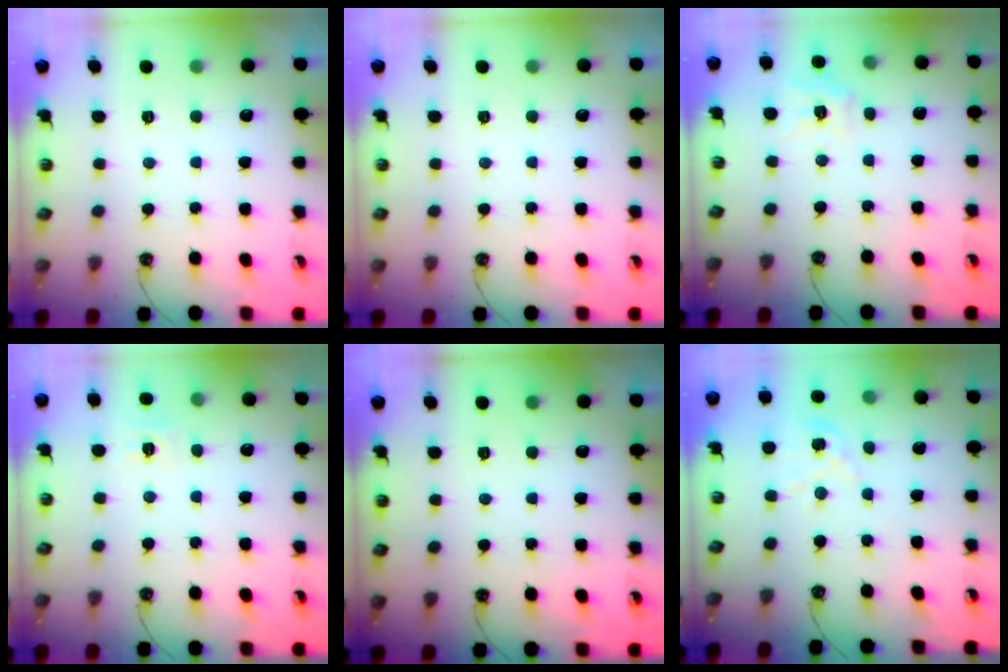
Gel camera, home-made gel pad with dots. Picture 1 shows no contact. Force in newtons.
{"total": 0.0}
{"total": 10.3, "press": 10.2, "slide": 1.2}
{"total": 6.0, "press": 5.9, "slide": 0.6}
{"total": 0.0}
{"total": 2.3, "press": 2.3, "slide": 0.3}